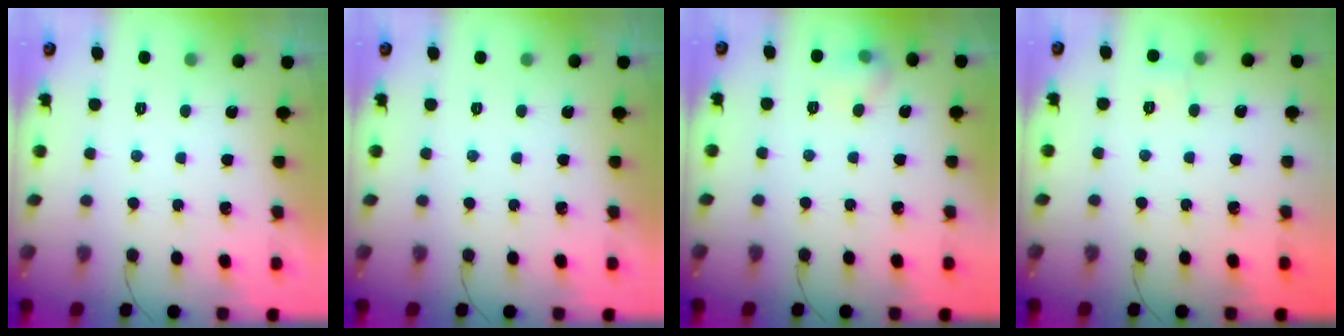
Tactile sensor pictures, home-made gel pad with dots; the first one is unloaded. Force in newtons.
{"total": 0.0}
{"total": 5.8, "press": 5.6, "slide": 1.6}
{"total": 4.8, "press": 4.6, "slide": 1.3}